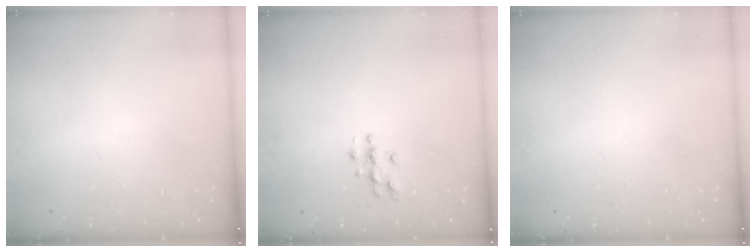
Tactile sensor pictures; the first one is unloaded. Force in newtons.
{"total": 4.5, "press": 4.4, "slide": 0.4}
{"total": 0.0}